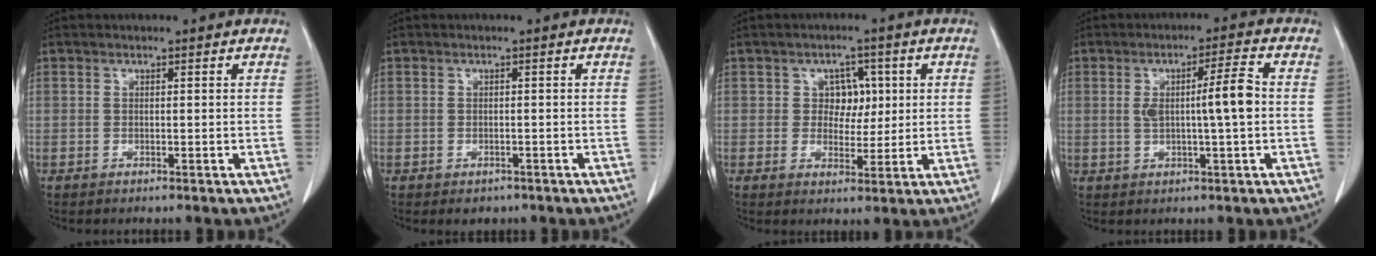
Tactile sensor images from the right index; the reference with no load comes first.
{"total": 1.9, "force": [-1.3, 1.3, 0.6], "torque": [-0.005, 0.003, -0.009]}
{"total": 4.5, "force": [0.9, 3.6, 2.5], "torque": [-0.026, 0.010, 0.018]}
{"total": 6.4, "force": [0.1, 0.2, 6.4], "torque": [-0.108, 0.008, 0.004]}